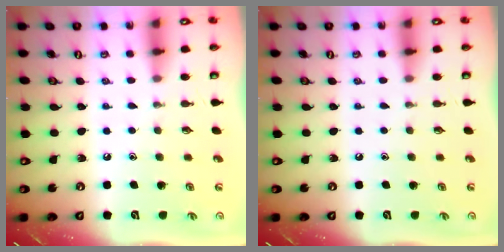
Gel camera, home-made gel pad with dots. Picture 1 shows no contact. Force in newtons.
{"total": 0.0}